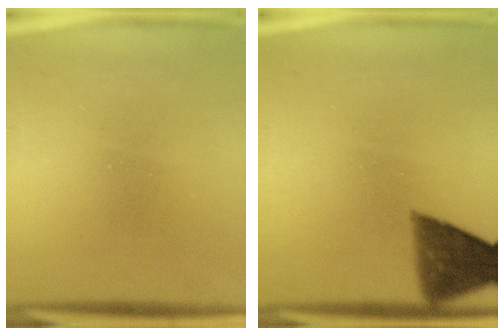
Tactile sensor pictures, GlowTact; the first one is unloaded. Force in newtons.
{"total": 5.4}